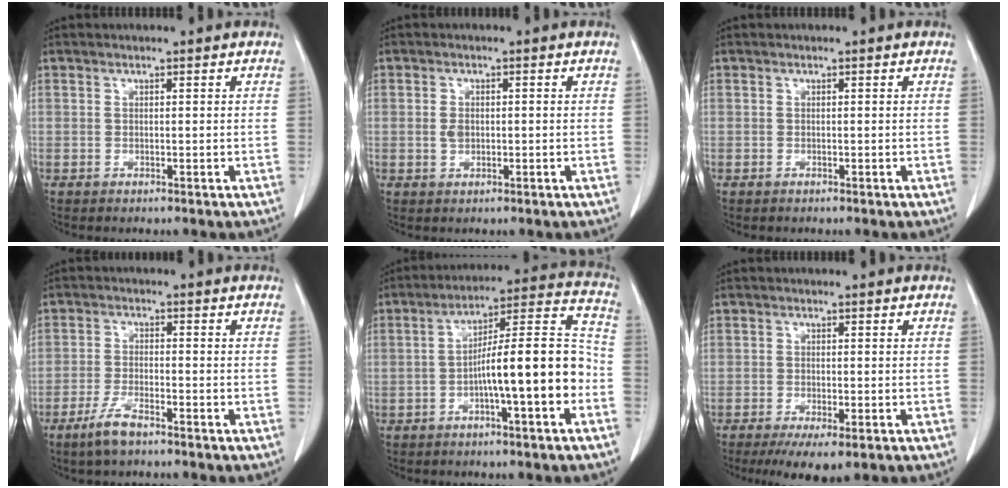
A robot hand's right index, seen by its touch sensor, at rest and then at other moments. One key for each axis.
{"total": 1.7, "fx": -0.1, "fy": 1.2, "fz": 1.3, "tx": -0.025, "ty": 0.003, "tz": 0.002}
{"total": 0.0}
{"total": 4.6, "fx": -3.4, "fy": 0.8, "fz": 3.0, "tx": -0.066, "ty": -0.005, "tz": -0.065}
{"total": 13.5, "fx": -3.8, "fy": 1.2, "fz": 12.9, "tx": -0.197, "ty": 0.030, "tz": -0.059}
{"total": 5.6, "fx": -3.5, "fy": 1.4, "fz": 4.2, "tx": -0.066, "ty": -0.016, "tz": -0.052}